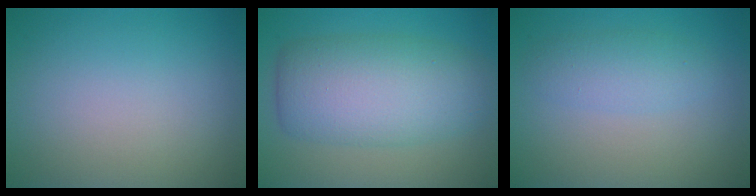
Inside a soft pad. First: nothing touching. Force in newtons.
{"total": 7.9, "press": 7.9, "slide": 0.3}
{"total": 2.4, "press": 2.4, "slide": 0.0}